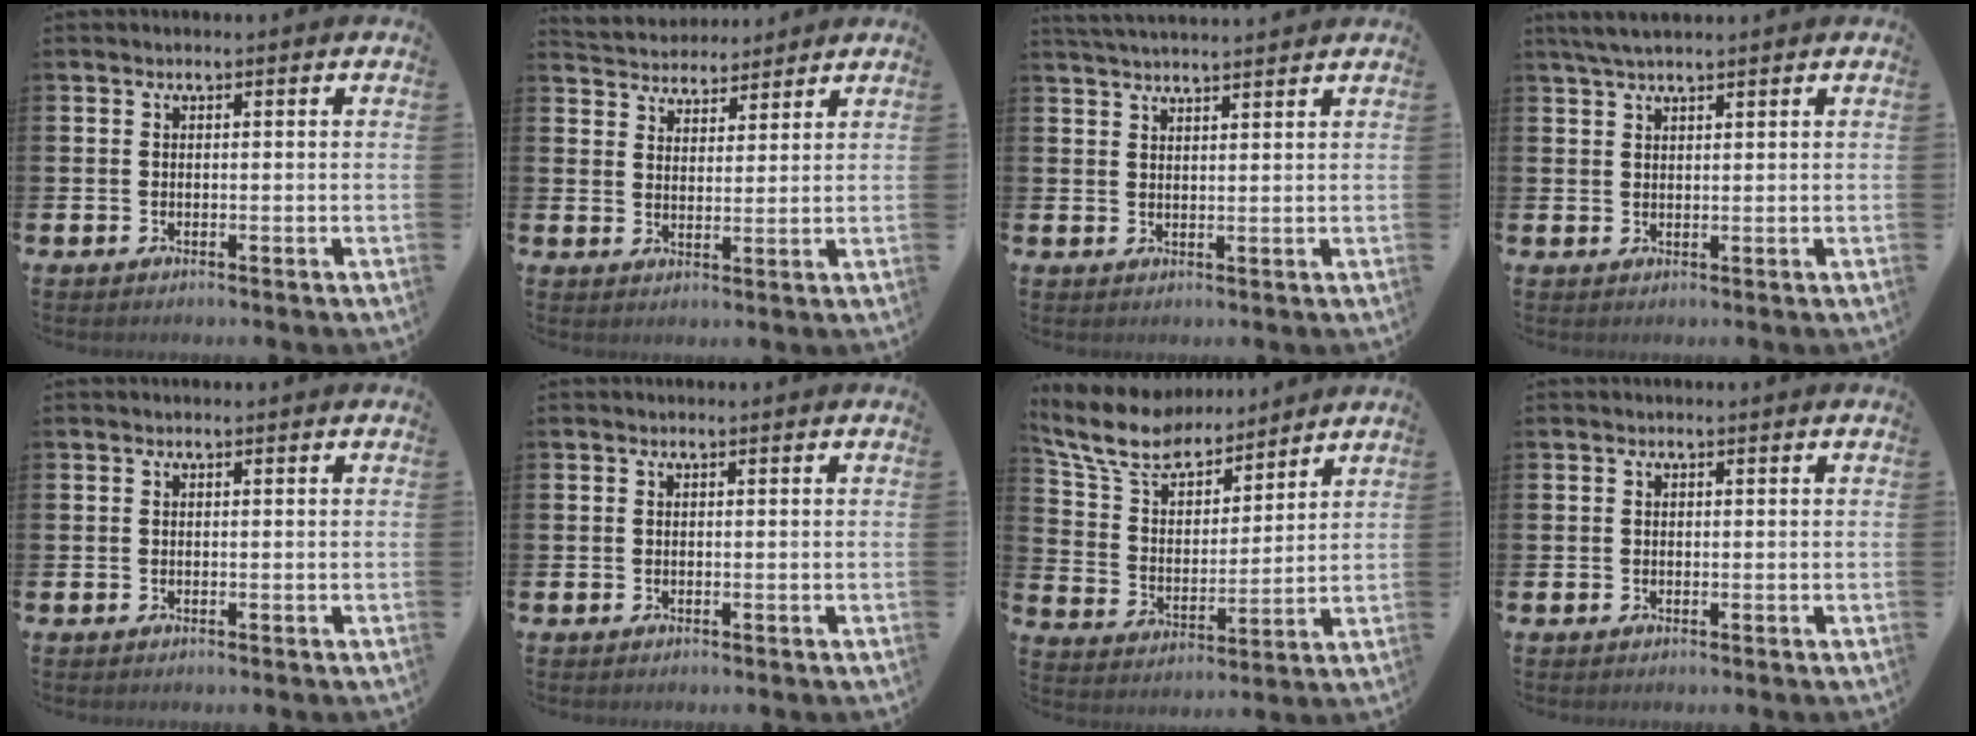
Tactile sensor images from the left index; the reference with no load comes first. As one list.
[{"total": 4.2, "force": [4.1, 1.1, -0.7], "torque": [-0.004, -0.025, 0.072]}, {"total": 3.1, "force": [3.1, -0.1, 0.2], "torque": [-0.007, -0.014, 0.057]}, {"total": 3.2, "force": [2.7, 0.6, 1.5], "torque": [-0.028, -0.004, 0.048]}, {"total": 0.0}, {"total": 0.0}, {"total": 10.0, "force": [8.9, 3.3, 3.2], "torque": [-0.104, -0.051, 0.161]}, {"total": 0.0}]